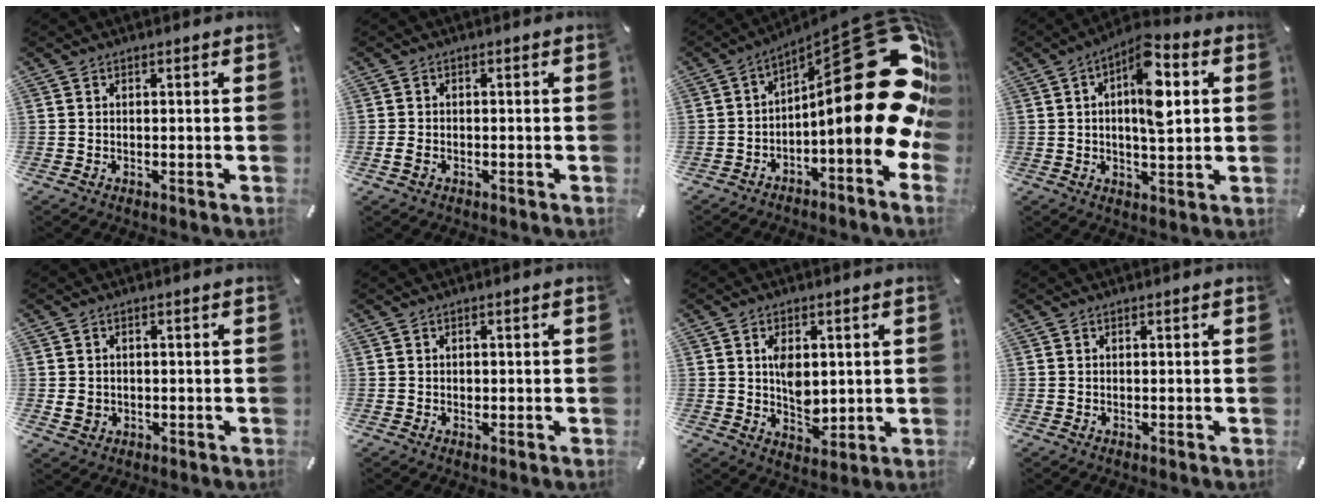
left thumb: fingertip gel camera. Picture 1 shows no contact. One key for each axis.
{"total": 2.2, "fx": -0.9, "fy": 1.5, "fz": 1.3, "tx": -0.025, "ty": 0.002, "tz": -0.016}
{"total": 36.1, "fx": 7.0, "fy": 13.2, "fz": 32.8, "tx": -0.392, "ty": -0.085, "tz": 0.146}
{"total": 11.8, "fx": 3.3, "fy": 4.5, "fz": 10.3, "tx": -0.171, "ty": -0.011, "tz": 0.051}
{"total": 2.9, "fx": -0.3, "fy": 2.5, "fz": 1.3, "tx": -0.017, "ty": 0.000, "tz": -0.007}
{"total": 0.9, "fx": -0.1, "fy": 0.7, "fz": 0.4, "tx": -0.009, "ty": 0.004, "tz": -0.004}
{"total": 7.0, "fx": 1.1, "fy": 5.0, "fz": 4.8, "tx": -0.065, "ty": -0.008, "tz": 0.014}
{"total": 0.0}